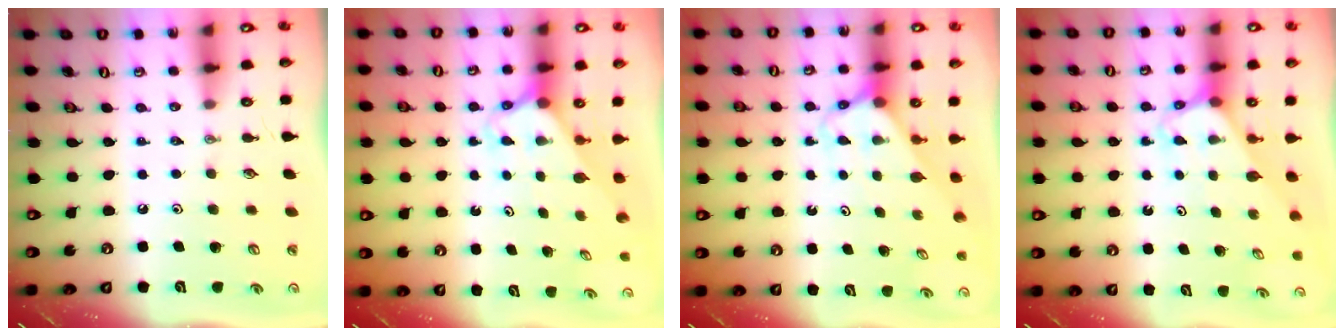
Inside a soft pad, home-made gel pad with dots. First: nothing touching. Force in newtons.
{"total": 2.4, "press": 2.4, "slide": 0.2}
{"total": 2.9, "press": 2.9, "slide": 0.2}
{"total": 3.1, "press": 3.1, "slide": 0.2}